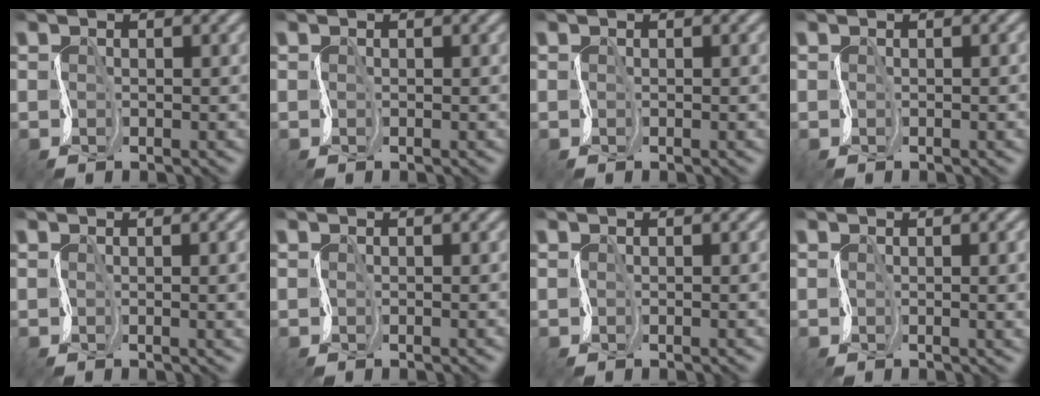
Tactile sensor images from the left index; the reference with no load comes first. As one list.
[{"total": 0.0}, {"total": 0.8, "force": [0.0, 0.3, 0.8], "torque": [-0.002, 0.004, -0.001]}, {"total": 3.1, "force": [0.1, 1.4, 2.8], "torque": [-0.021, 0.012, -0.005]}, {"total": 6.3, "force": [0.6, 3.0, 5.5], "torque": [-0.041, 0.024, 0.000]}, {"total": 0.9, "force": [-0.1, 0.4, 0.8], "torque": [0.000, 0.002, -0.005]}, {"total": 1.6, "force": [0.1, 0.7, 1.4], "torque": [-0.006, 0.007, -0.006]}, {"total": 7.0, "force": [0.6, 3.5, 6.1], "torque": [-0.049, 0.023, 0.001]}]